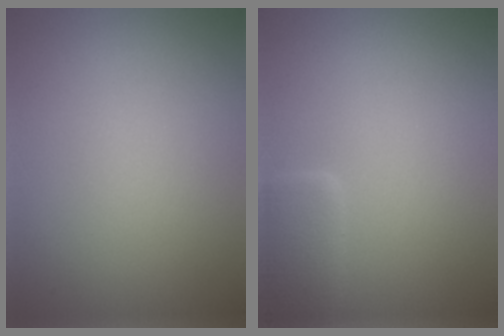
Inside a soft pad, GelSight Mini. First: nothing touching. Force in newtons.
{"total": 2.6, "press": 2.6, "slide": 0.2}